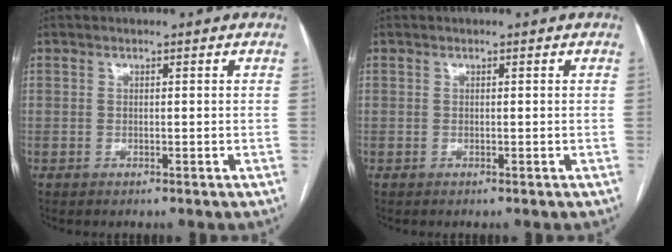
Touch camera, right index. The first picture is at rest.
{"total": 0.0}